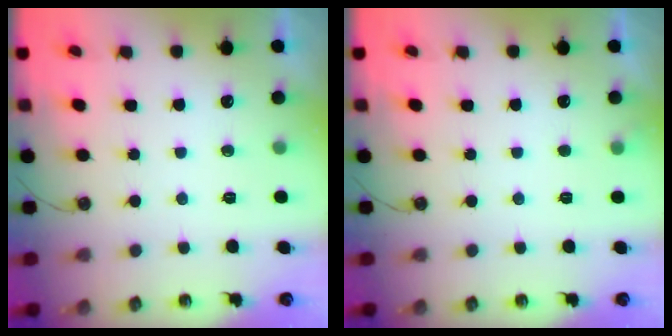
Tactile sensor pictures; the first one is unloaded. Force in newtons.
{"total": 2.6, "press": 2.6, "slide": 0.4}